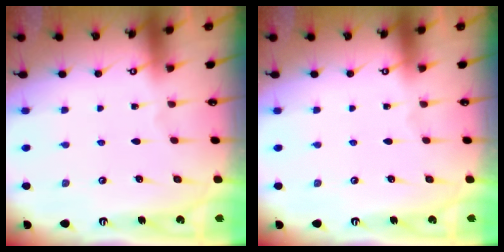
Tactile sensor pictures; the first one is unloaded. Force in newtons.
{"total": 0.0}